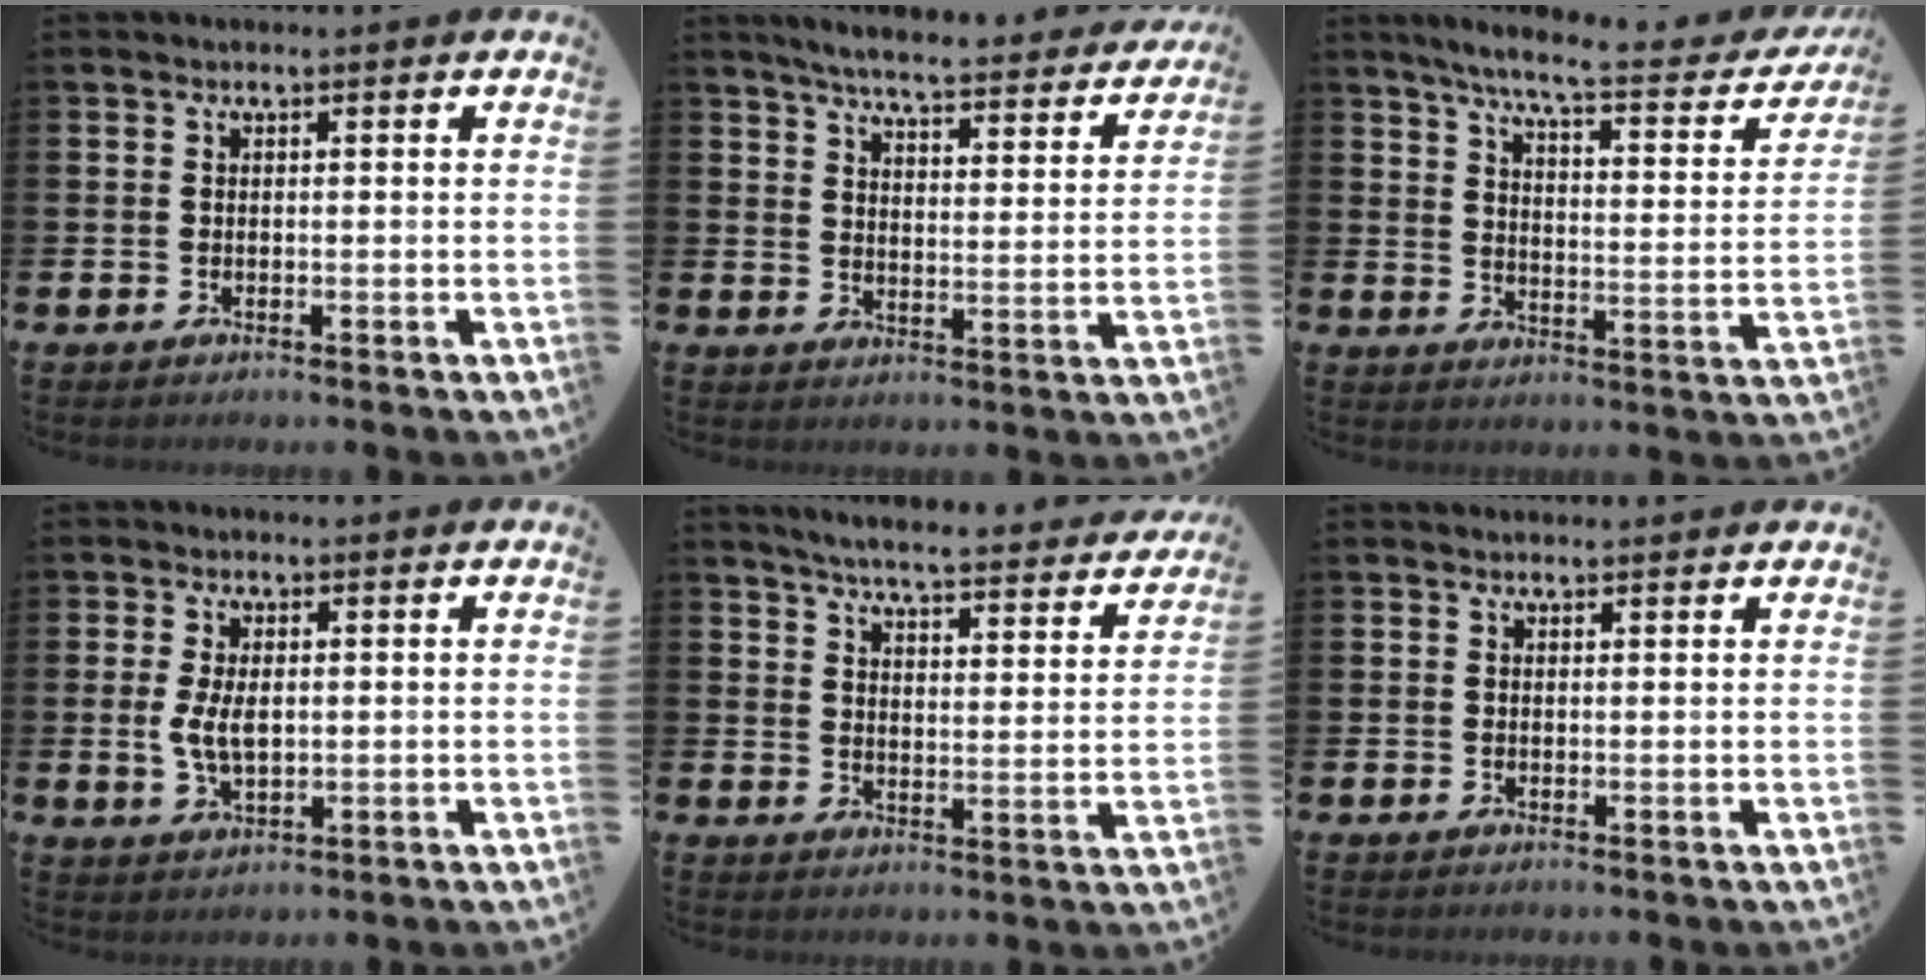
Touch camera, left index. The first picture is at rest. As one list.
[{"total": 5.7, "force": [5.3, 0.1, 1.9], "torque": [-0.046, -0.046, 0.086]}, {"total": 7.0, "force": [6.0, 0.6, 3.6], "torque": [-0.093, -0.044, 0.095]}, {"total": 4.4, "force": [0.4, 2.3, 3.7], "torque": [-0.064, 0.004, 0.004]}, {"total": 5.4, "force": [5.2, 0.1, 1.6], "torque": [-0.049, -0.040, 0.085]}, {"total": 0.6, "force": [0.6, 0.0, 0.1], "torque": [0.007, -0.003, 0.009]}]